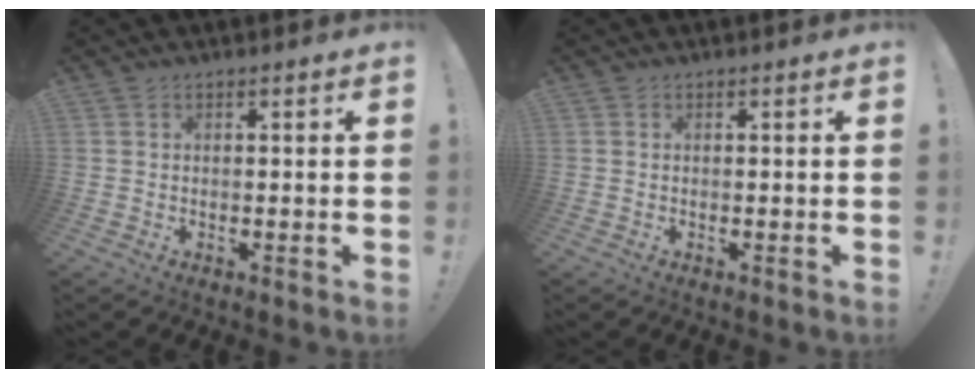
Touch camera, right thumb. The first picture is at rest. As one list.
[{"total": 0.0}]